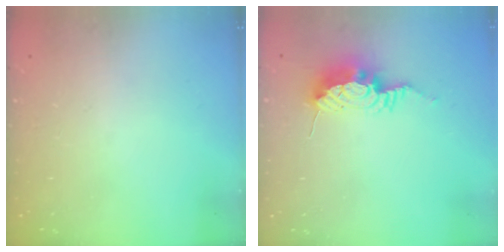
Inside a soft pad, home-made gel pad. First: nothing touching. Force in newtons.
{"total": 9.6, "press": 9.6, "slide": 0.7}